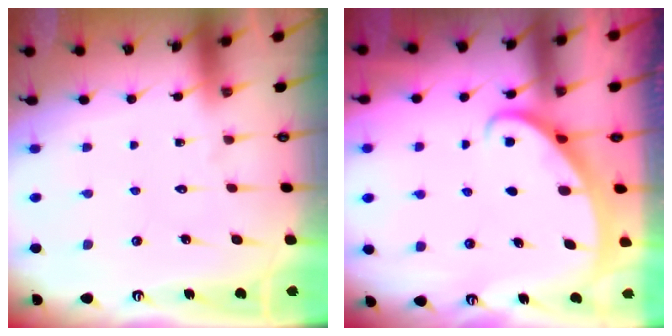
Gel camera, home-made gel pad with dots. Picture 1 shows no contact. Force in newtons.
{"total": 2.2, "press": 2.2, "slide": 0.2}